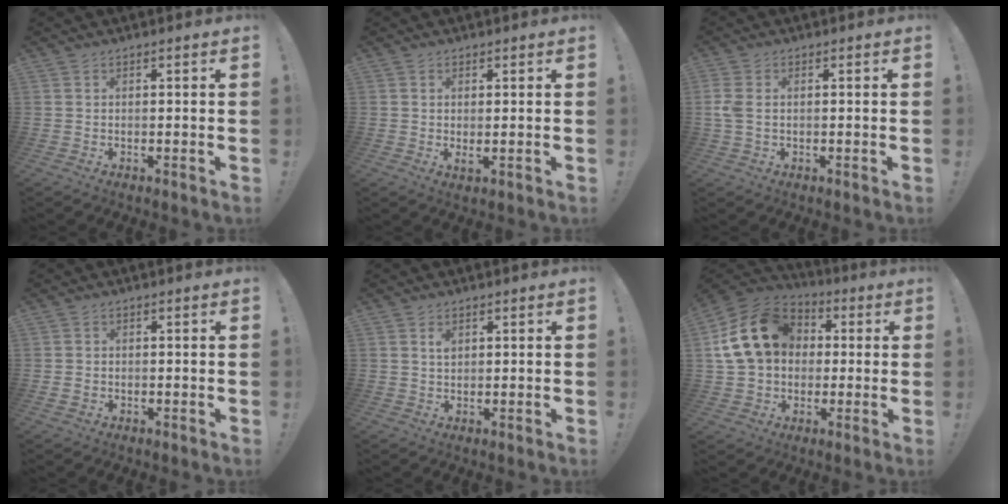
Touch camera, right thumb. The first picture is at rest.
{"total": 1.8, "force": [0.6, 0.3, 1.7], "torque": [-0.020, -0.007, 0.009]}
{"total": 3.2, "force": [0.5, 2.0, 2.5], "torque": [-0.062, 0.007, 0.010]}
{"total": 1.4, "force": [-0.2, 1.2, 0.7], "torque": [-0.015, 0.004, -0.004]}
{"total": 1.8, "force": [0.8, 1.2, 1.0], "torque": [-0.008, -0.004, 0.013]}
{"total": 18.5, "force": [4.0, 14.5, 10.8], "torque": [-0.192, 0.005, 0.082]}